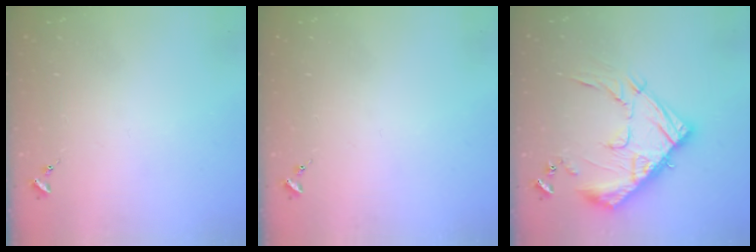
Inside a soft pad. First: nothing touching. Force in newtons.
{"total": 0.0}
{"total": 19.3, "press": 19.2, "slide": 2.0}